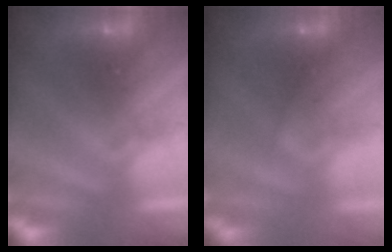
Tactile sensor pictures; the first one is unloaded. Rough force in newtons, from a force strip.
{"total": 2.3}